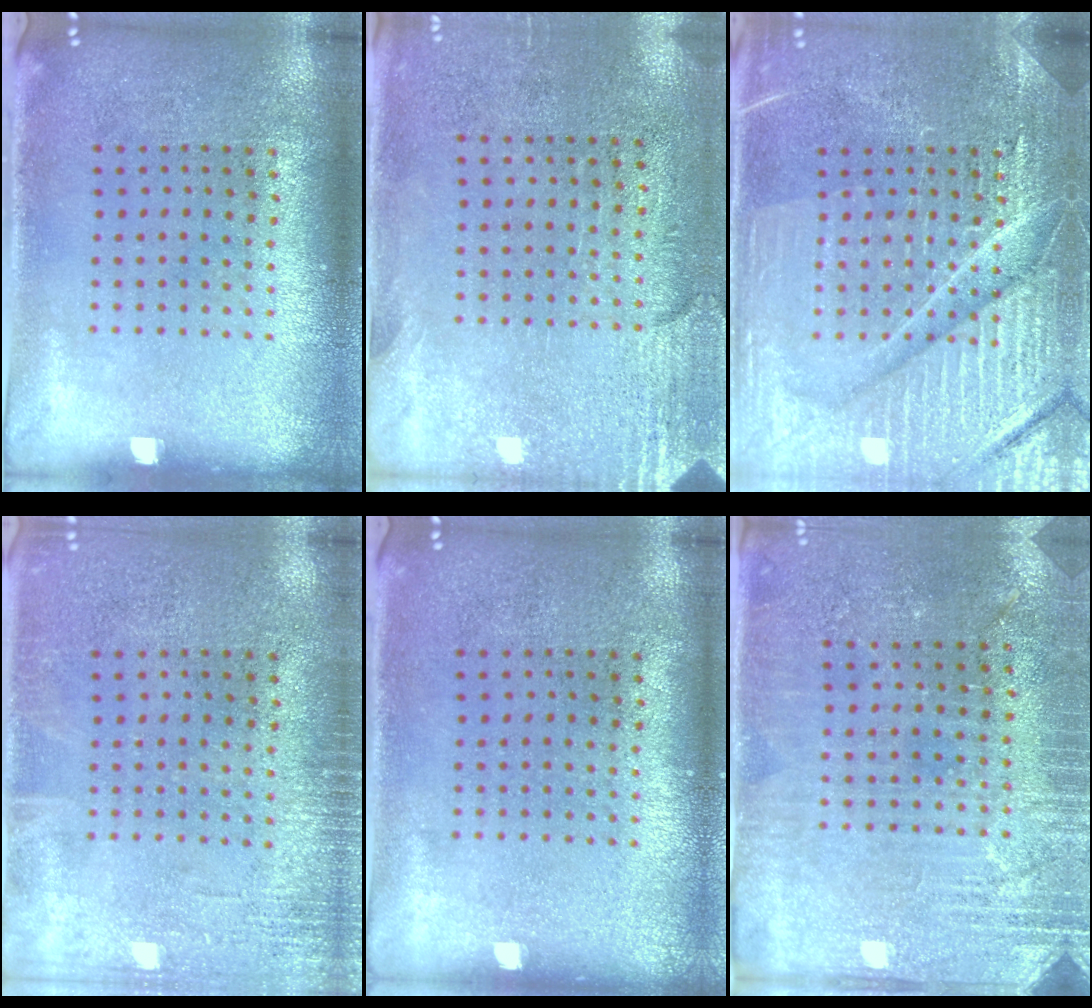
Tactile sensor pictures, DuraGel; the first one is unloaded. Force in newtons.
{"total": 2.8, "press": 2.4, "slide": 1.4}
{"total": 7.6, "press": 7.5, "slide": 1.0}
{"total": 1.9, "press": 1.9, "slide": 0.2}
{"total": 0.0}
{"total": 2.8, "press": 2.8, "slide": 0.4}